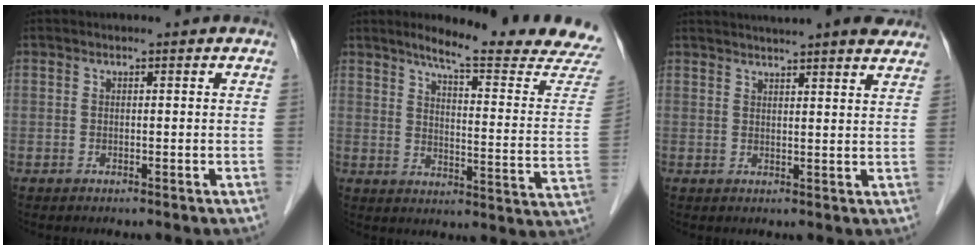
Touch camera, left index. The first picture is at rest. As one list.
[{"total": 18.4, "force": [16.8, -0.7, 7.5], "torque": [-0.105, -0.088, 0.202]}, {"total": 12.5, "force": [11.0, 0.8, 5.9], "torque": [-0.092, 0.030, 0.135]}]